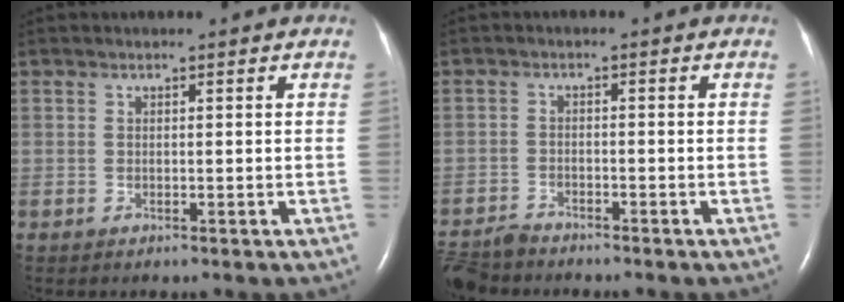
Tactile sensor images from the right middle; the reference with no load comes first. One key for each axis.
{"total": 5.3, "fx": -5.2, "fy": 1.1, "fz": 0.8, "tx": -0.017, "ty": -0.019, "tz": -0.097}